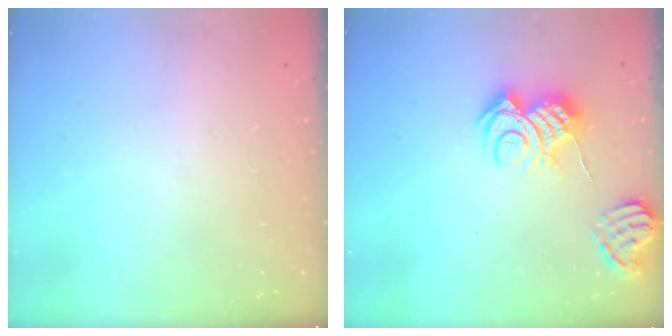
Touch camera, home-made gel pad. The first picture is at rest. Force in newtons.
{"total": 9.6, "press": 9.5, "slide": 1.4}